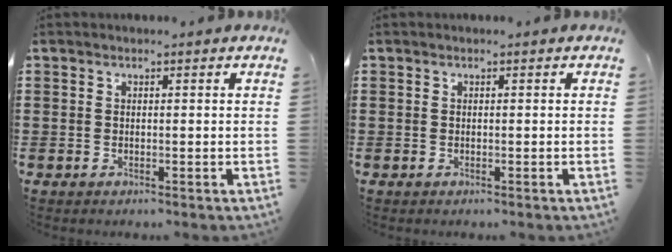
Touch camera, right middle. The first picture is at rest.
{"total": 0.0}